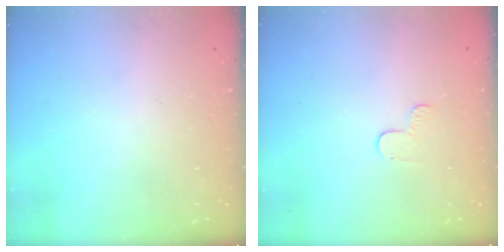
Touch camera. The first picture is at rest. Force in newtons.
{"total": 4.7, "press": 4.6, "slide": 0.5}